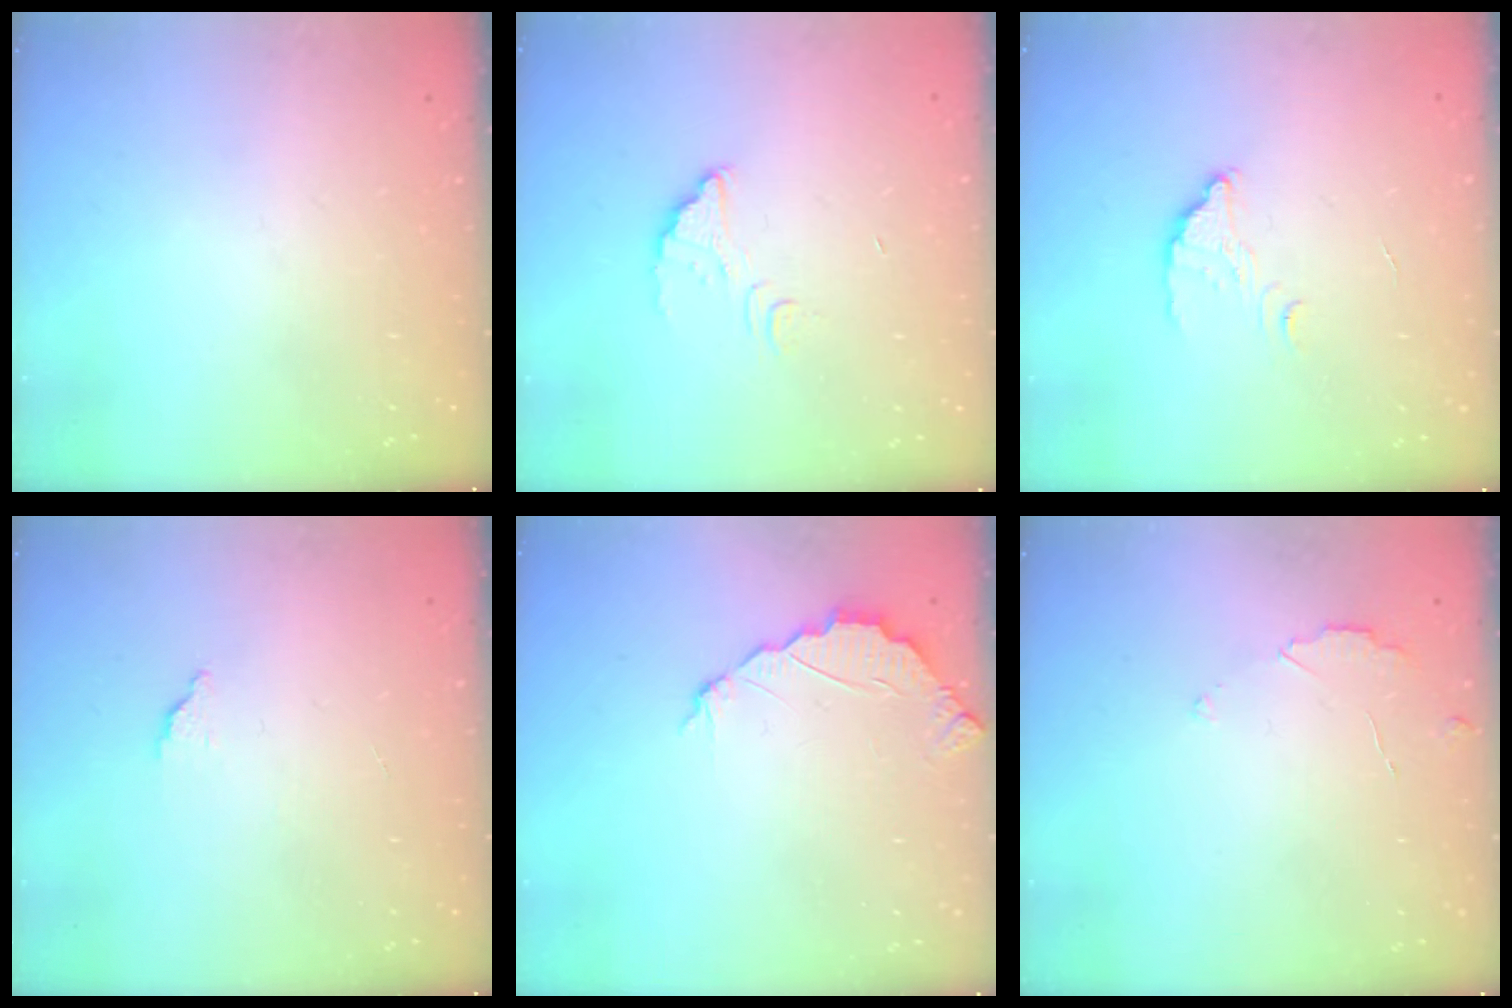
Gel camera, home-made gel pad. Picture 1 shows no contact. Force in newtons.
{"total": 4.4, "press": 4.4, "slide": 0.3}
{"total": 2.7, "press": 2.7, "slide": 0.2}
{"total": 1.7, "press": 1.7, "slide": 0.1}
{"total": 2.2, "press": 2.2, "slide": 0.2}
{"total": 2.7, "press": 2.6, "slide": 0.3}